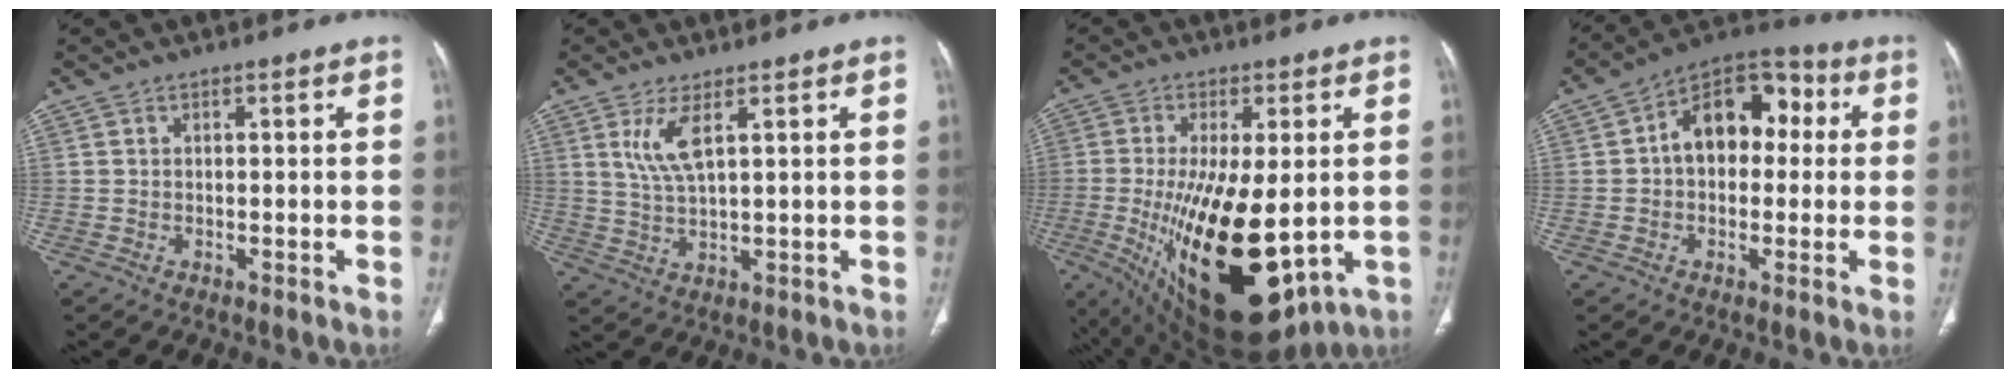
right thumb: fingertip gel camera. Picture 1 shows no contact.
{"total": 5.5, "force": [2.4, 1.3, 4.8], "torque": [-0.107, -0.018, 0.059]}
{"total": 23.8, "force": [-4.0, 9.9, 21.3], "torque": [-0.367, -0.031, -0.030]}
{"total": 13.8, "force": [1.8, 9.3, 10.0], "torque": [-0.110, 0.038, 0.013]}